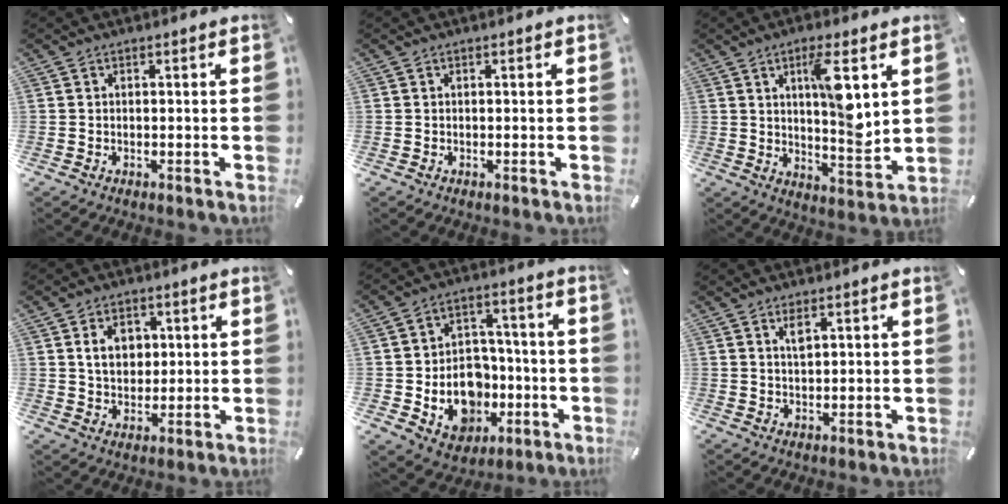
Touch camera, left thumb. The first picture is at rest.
{"total": 0.0}
{"total": 11.2, "force": [4.4, 3.1, 9.8], "torque": [-0.136, -0.031, 0.065]}
{"total": 6.7, "force": [1.6, 5.3, 3.7], "torque": [-0.056, 0.000, 0.023]}
{"total": 13.8, "force": [-3.3, 11.7, 6.6], "torque": [-0.099, 0.020, -0.042]}
{"total": 2.6, "force": [1.4, 0.8, 2.0], "torque": [-0.042, 0.003, 0.024]}